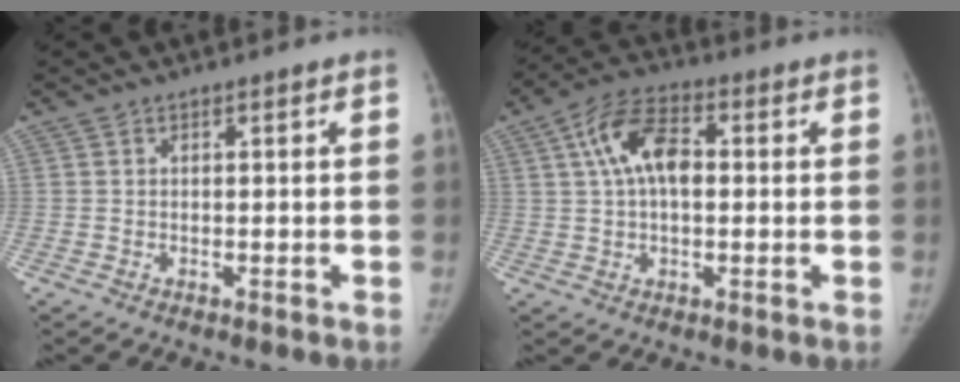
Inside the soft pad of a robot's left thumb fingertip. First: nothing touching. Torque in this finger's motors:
{"motor_torque": [0.82, 1.66, 0.29, 0.01, 0.06]}